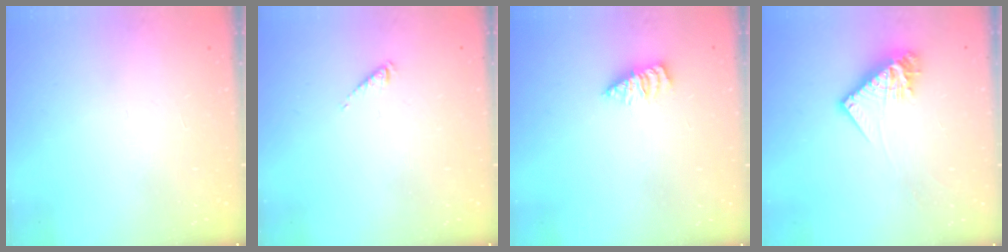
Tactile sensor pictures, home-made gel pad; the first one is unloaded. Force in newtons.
{"total": 0.8, "press": 0.8, "slide": 0.1}
{"total": 2.1, "press": 2.0, "slide": 0.3}
{"total": 10.7, "press": 10.6, "slide": 1.0}